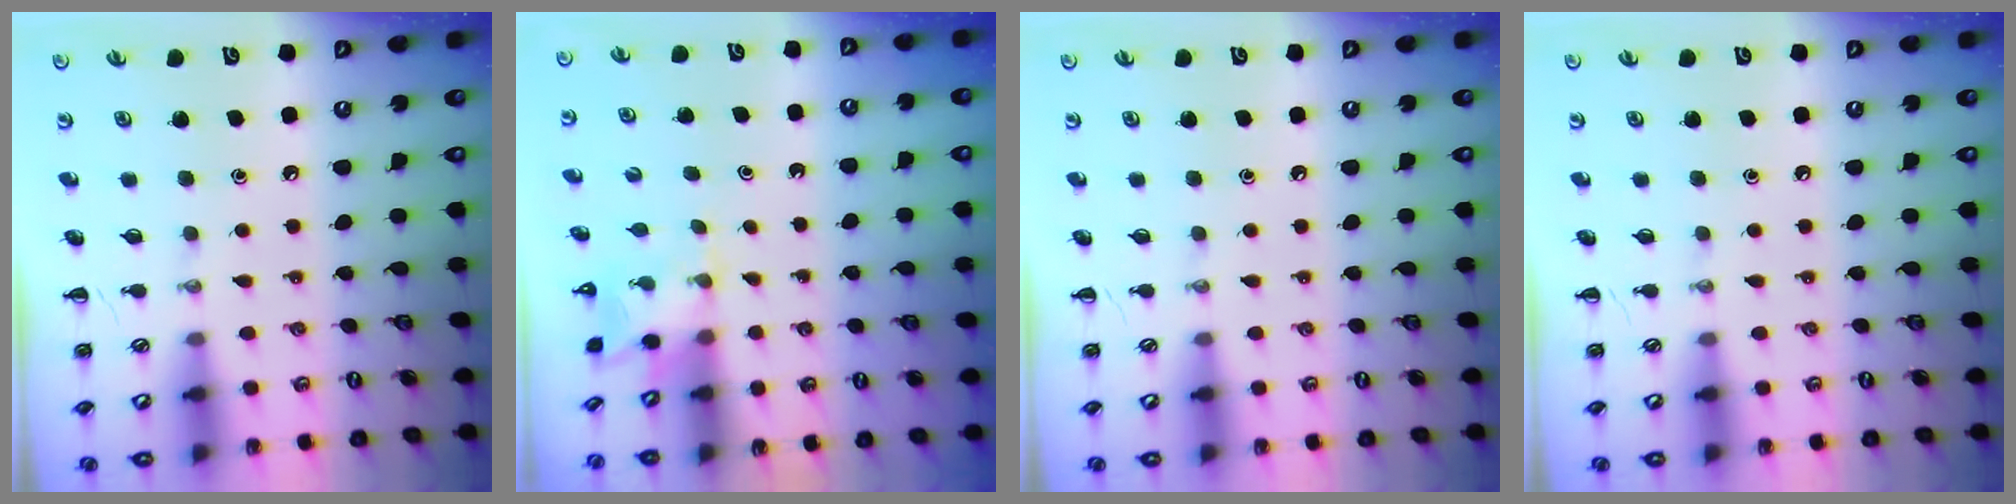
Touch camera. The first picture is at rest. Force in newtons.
{"total": 2.2, "press": 2.1, "slide": 0.7}
{"total": 0.0}
{"total": 0.0}